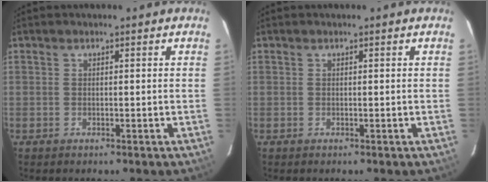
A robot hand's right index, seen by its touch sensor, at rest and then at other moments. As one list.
[{"total": 0.0}]